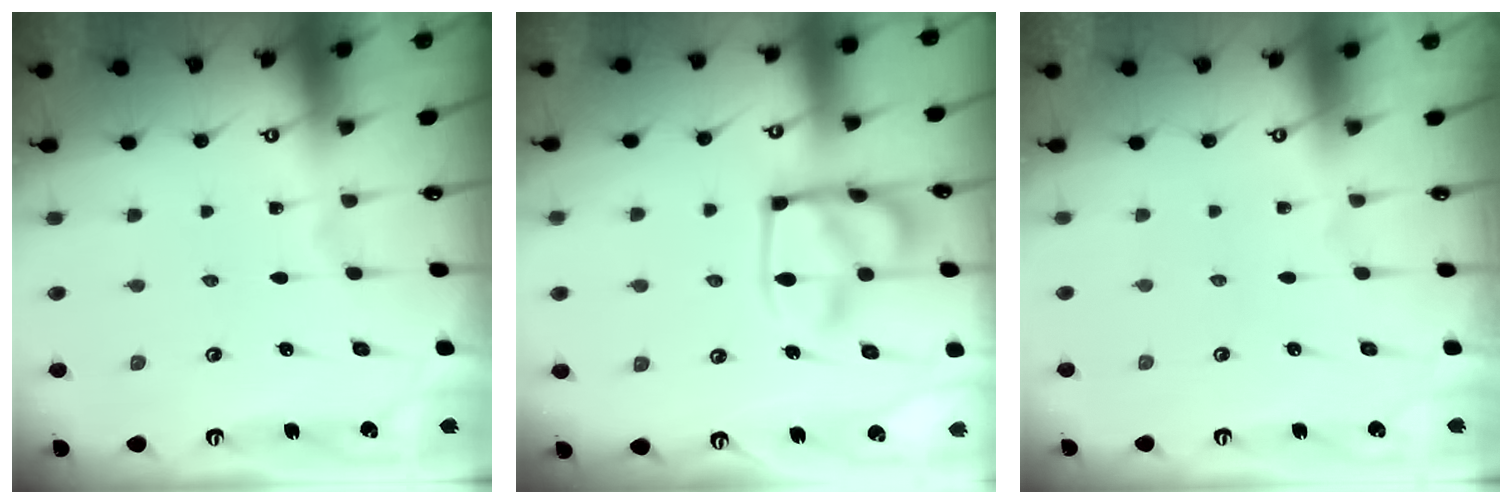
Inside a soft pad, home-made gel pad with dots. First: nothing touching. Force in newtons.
{"total": 14.9, "press": 14.8, "slide": 1.6}
{"total": 1.5, "press": 1.4, "slide": 0.6}